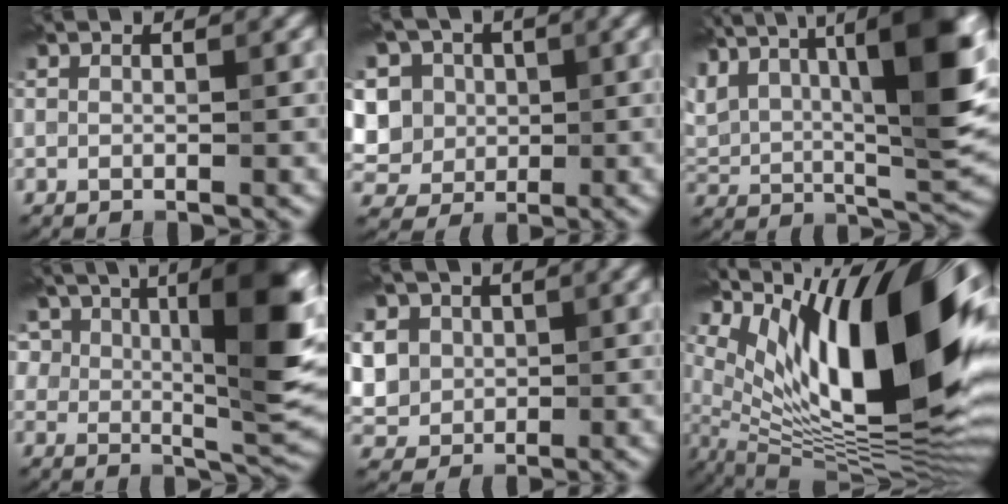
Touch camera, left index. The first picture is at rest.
{"total": 11.6, "force": [3.1, 9.9, 5.2], "torque": [-0.129, 0.037, 0.031]}
{"total": 13.5, "force": [5.7, 5.3, 11.0], "torque": [-0.188, 0.012, 0.099]}
{"total": 12.3, "force": [4.1, 4.7, 10.6], "torque": [-0.141, 0.004, 0.065]}
{"total": 8.5, "force": [2.3, 7.2, 3.9], "torque": [-0.086, 0.025, 0.024]}
{"total": 17.4, "force": [6.4, 6.2, 15.0], "torque": [-0.227, 0.007, 0.111]}